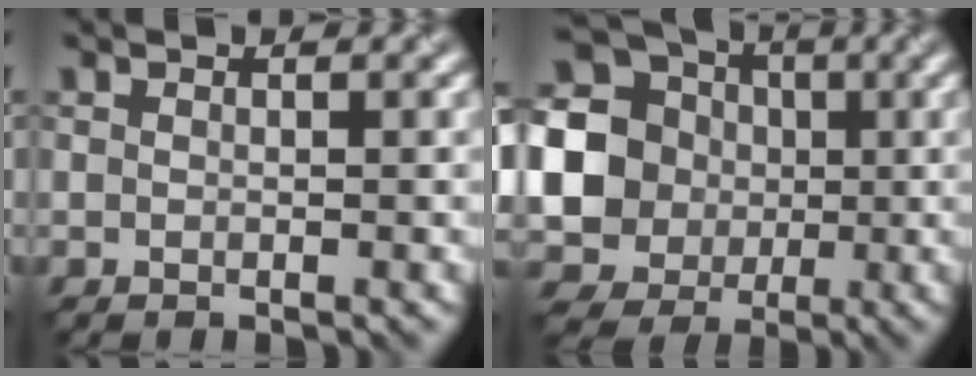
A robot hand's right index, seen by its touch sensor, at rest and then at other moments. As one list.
[{"total": 17.9, "force": [1.1, 16.9, 5.9], "torque": [-0.177, 0.011, -0.013]}]